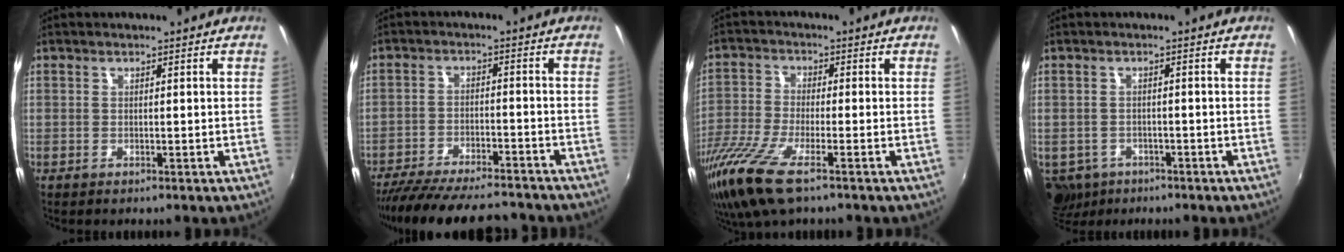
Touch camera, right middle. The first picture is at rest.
{"total": 18.6, "force": [-16.3, 3.9, 8.1], "torque": [-0.165, -0.029, -0.246]}
{"total": 13.2, "force": [-8.6, 2.9, 9.6], "torque": [-0.219, -0.049, -0.172]}
{"total": 9.0, "force": [-4.9, 6.6, 3.8], "torque": [-0.105, -0.025, -0.071]}